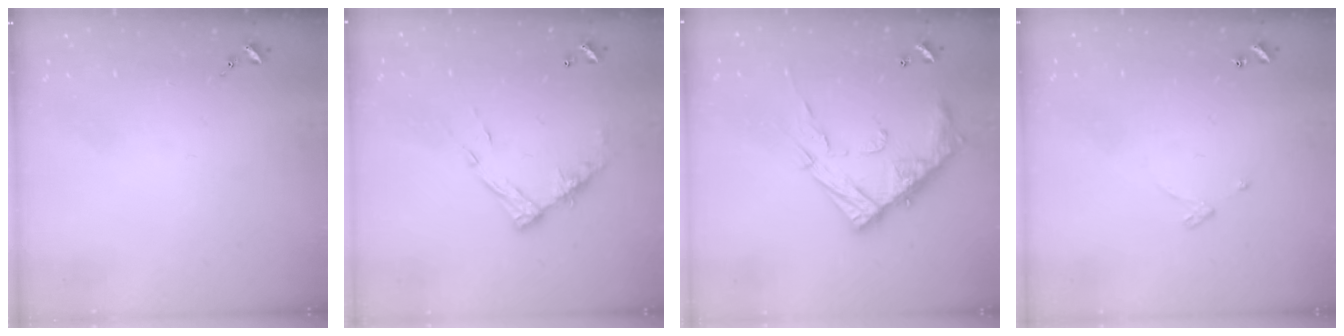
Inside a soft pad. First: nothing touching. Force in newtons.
{"total": 12.1, "press": 12.1, "slide": 1.1}
{"total": 17.4, "press": 17.3, "slide": 1.3}
{"total": 3.2, "press": 3.2, "slide": 0.4}